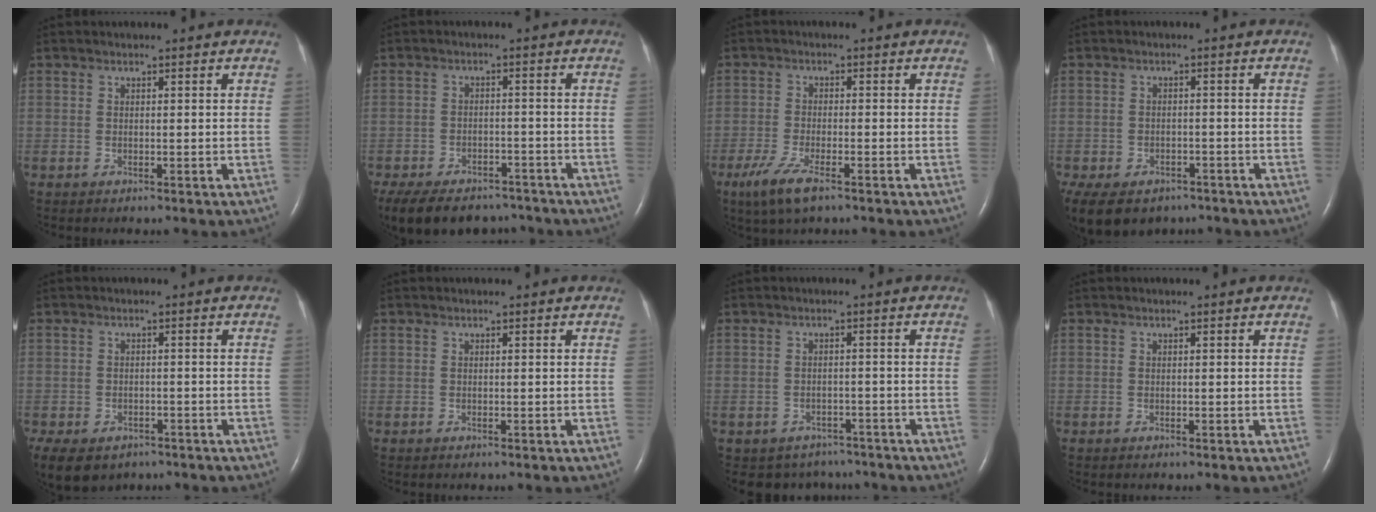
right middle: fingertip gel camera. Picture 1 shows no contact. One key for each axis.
{"total": 16.8, "fx": -13.2, "fy": 8.1, "fz": 6.6, "tx": -0.178, "ty": -0.014, "tz": -0.180}
{"total": 5.9, "fx": -3.7, "fy": 1.3, "fz": 4.4, "tx": -0.099, "ty": -0.015, "tz": -0.065}
{"total": 16.0, "fx": -10.2, "fy": 10.4, "fz": 6.7, "tx": -0.197, "ty": -0.014, "tz": -0.131}
{"total": 17.2, "fx": -9.7, "fy": 12.2, "fz": 7.3, "tx": -0.235, "ty": -0.018, "tz": -0.125}
{"total": 0.0}
{"total": 5.5, "fx": -4.6, "fy": 3.0, "fz": 0.0, "tx": 0.004, "ty": 0.014, "tz": -0.057}
{"total": 0.0}